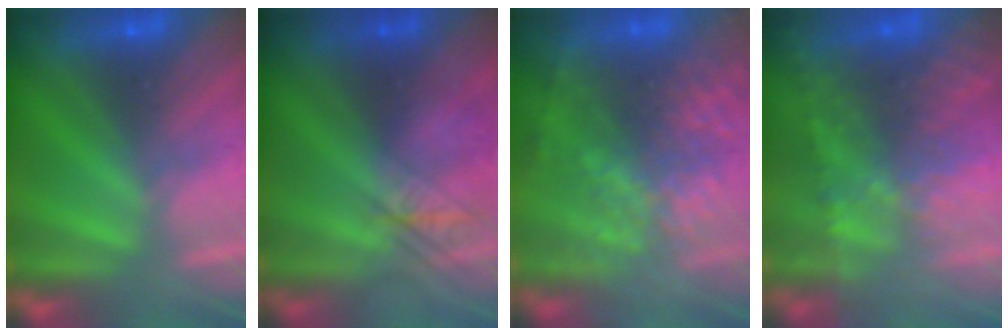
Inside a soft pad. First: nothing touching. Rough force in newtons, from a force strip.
{"total": 2.5}
{"total": 6.8}
{"total": 9.6}